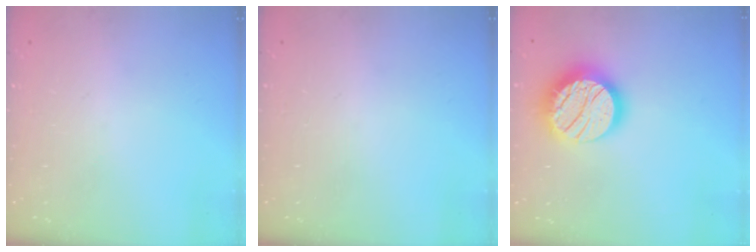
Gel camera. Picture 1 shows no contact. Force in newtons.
{"total": 0.0}
{"total": 18.5, "press": 18.5, "slide": 1.0}